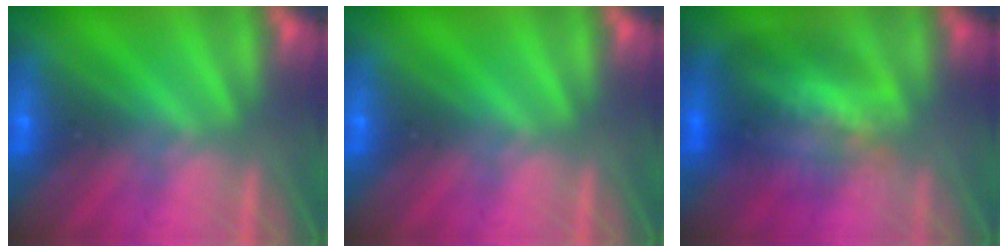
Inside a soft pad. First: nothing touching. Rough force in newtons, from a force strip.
{"total": 0.0}
{"total": 3.8}